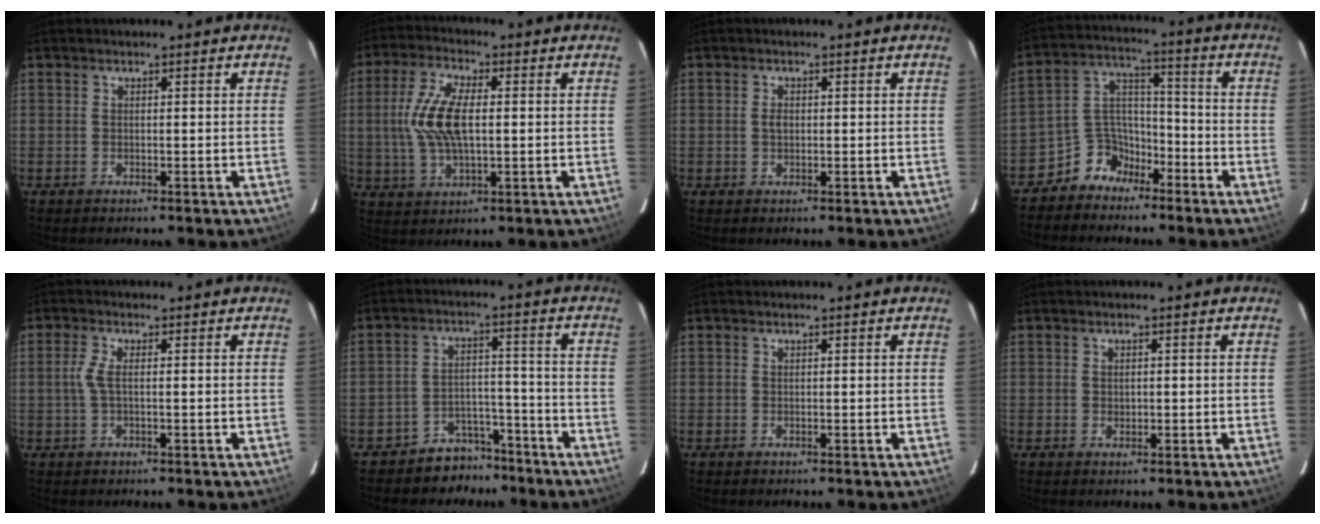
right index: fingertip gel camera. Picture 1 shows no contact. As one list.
[{"total": 10.7, "force": [0.6, 4.6, 9.7], "torque": [-0.202, 0.008, 0.012]}, {"total": 1.2, "force": [0.0, 0.8, 0.9], "torque": [-0.016, 0.003, -0.001]}, {"total": 8.2, "force": [-5.9, 5.6, 1.5], "torque": [-0.034, 0.046, -0.112]}, {"total": 2.8, "force": [-0.1, 0.6, 2.8], "torque": [-0.062, 0.002, -0.001]}, {"total": 7.5, "force": [-6.1, 4.3, 0.8], "torque": [-0.021, 0.031, -0.088]}, {"total": 0.0}, {"total": 0.9, "force": [0.1, 0.8, 0.4], "torque": [-0.006, 0.001, 0.004]}]